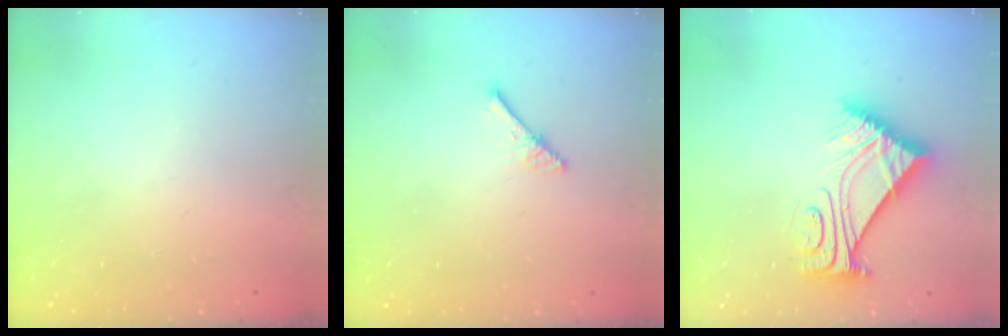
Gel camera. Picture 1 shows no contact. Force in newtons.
{"total": 3.0, "press": 3.0, "slide": 0.3}
{"total": 10.5, "press": 10.5, "slide": 0.8}